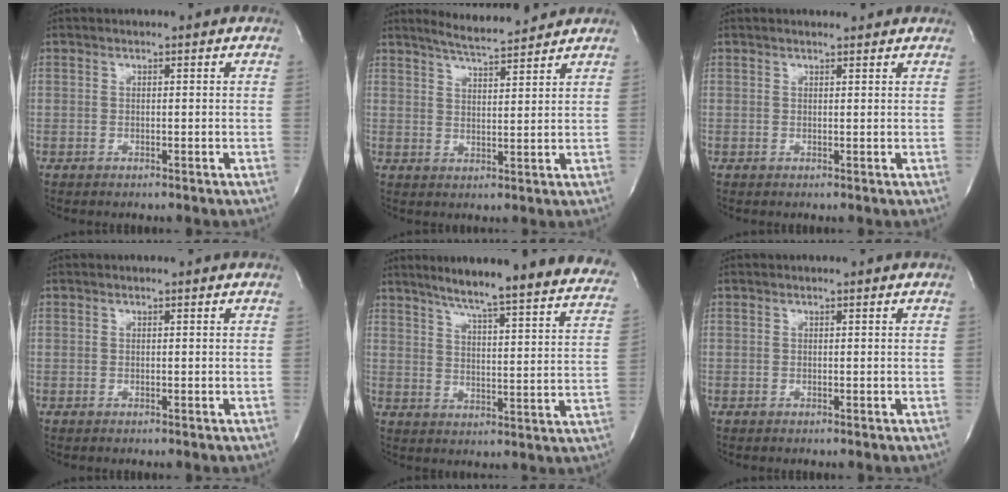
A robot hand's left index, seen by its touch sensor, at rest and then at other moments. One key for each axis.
{"total": 6.6, "fx": 6.3, "fy": 0.0, "fz": 2.0, "tx": -0.046, "ty": 0.004, "tz": 0.102}
{"total": 2.5, "fx": 2.3, "fy": 0.5, "fz": 0.7, "tx": -0.015, "ty": 0.015, "tz": 0.027}
{"total": 0.0}
{"total": 25.2, "fx": 22.2, "fy": 0.8, "fz": 11.9, "tx": -0.175, "ty": -0.054, "tz": 0.273}
{"total": 0.0}